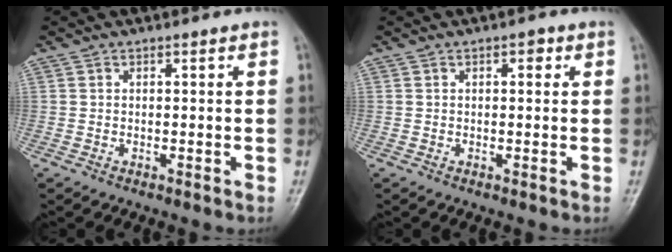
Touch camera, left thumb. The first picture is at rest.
{"total": 1.7, "force": [0.6, 0.9, 1.3], "torque": [-0.010, 0.002, 0.006]}